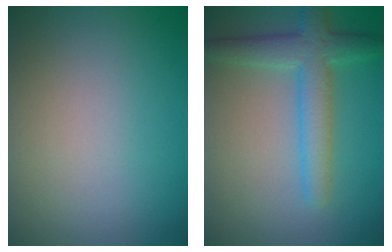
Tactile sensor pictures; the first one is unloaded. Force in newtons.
{"total": 4.5, "press": 4.5, "slide": 0.1}